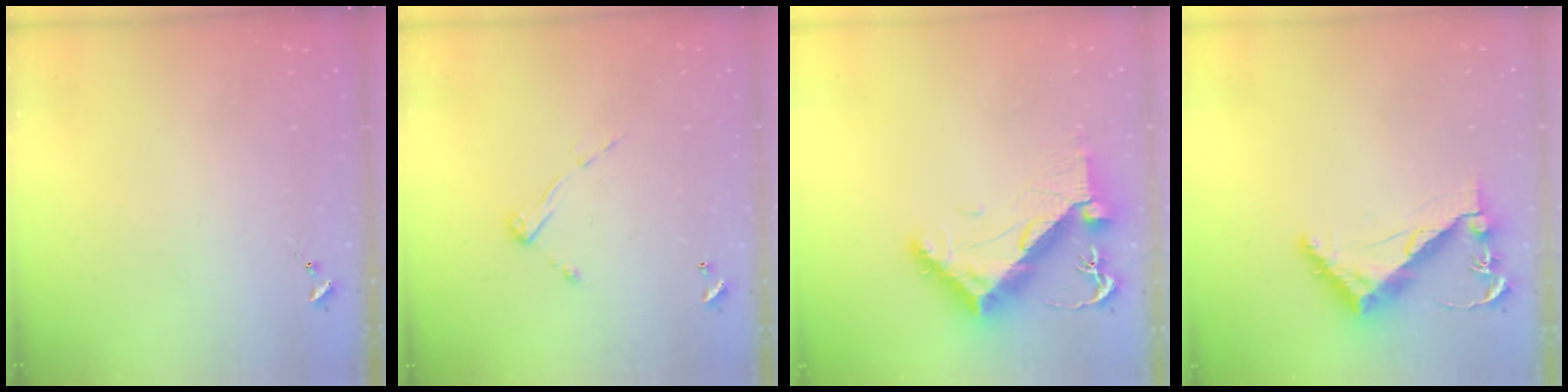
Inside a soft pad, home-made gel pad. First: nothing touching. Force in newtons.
{"total": 6.9, "press": 6.9, "slide": 0.4}
{"total": 10.8, "press": 10.8, "slide": 1.3}
{"total": 9.7, "press": 9.6, "slide": 1.0}